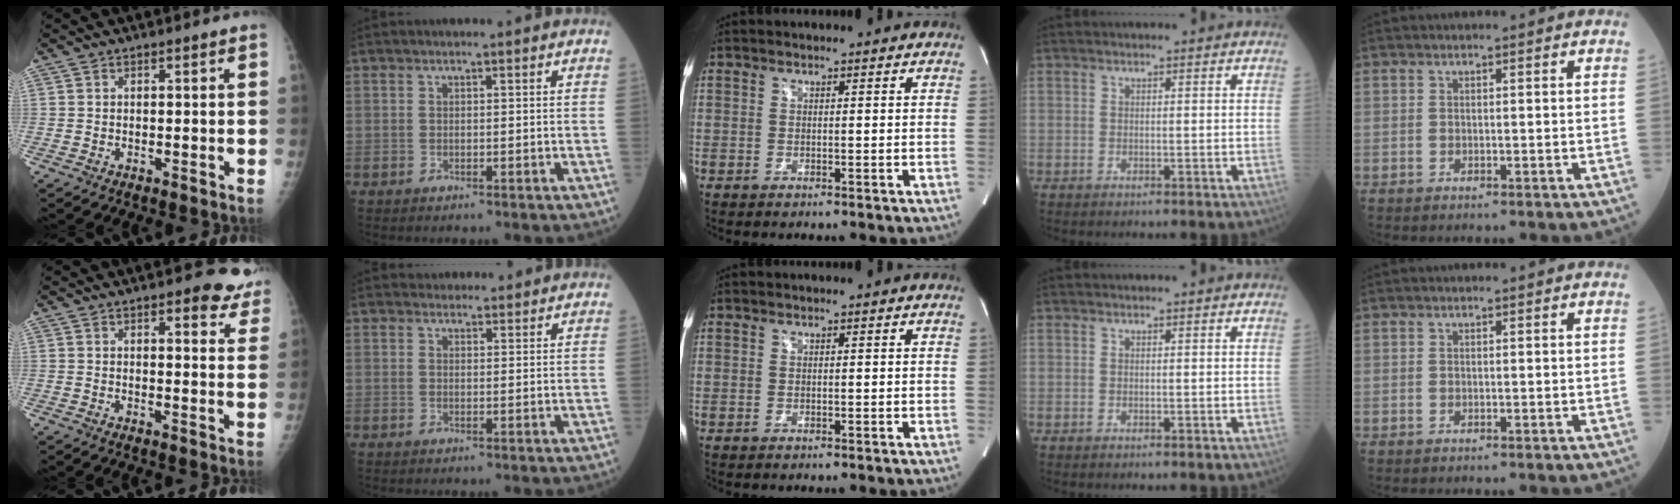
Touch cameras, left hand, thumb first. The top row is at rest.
{"thumb": {"total": 8.6, "force": [6.6, 3.1, 4.5], "torque": [-0.017, -0.033, 0.059]}, "index": {"total": 4.5, "force": [4.2, 1.3, 0.6], "torque": [-0.005, 0.016, 0.050]}}